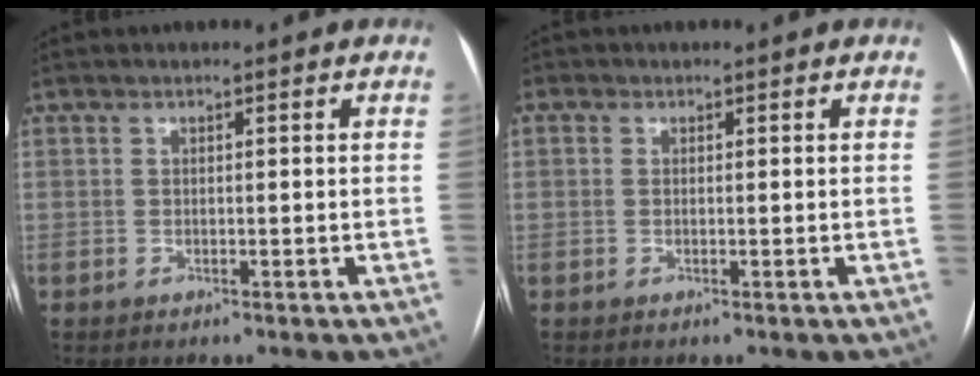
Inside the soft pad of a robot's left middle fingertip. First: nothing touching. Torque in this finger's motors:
{"motor_torque": [0.71, 0.00, 1.05, 0.21]}